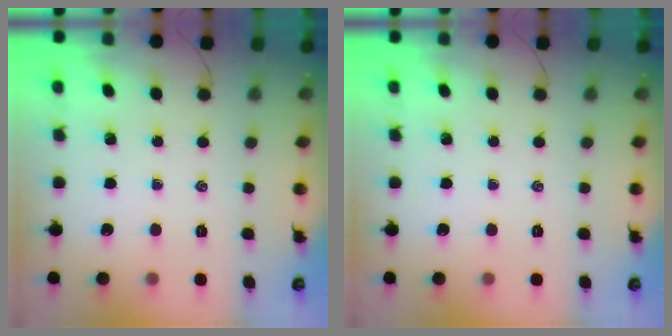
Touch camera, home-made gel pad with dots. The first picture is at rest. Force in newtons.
{"total": 0.0}